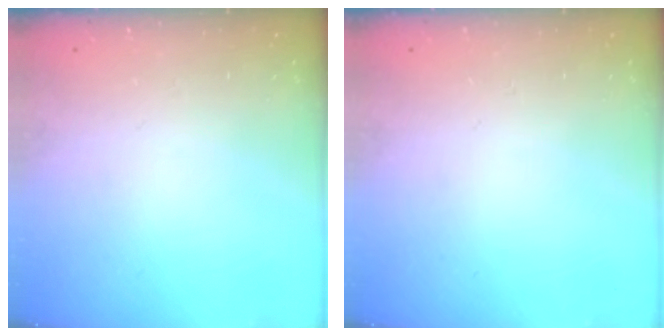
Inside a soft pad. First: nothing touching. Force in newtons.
{"total": 0.0}